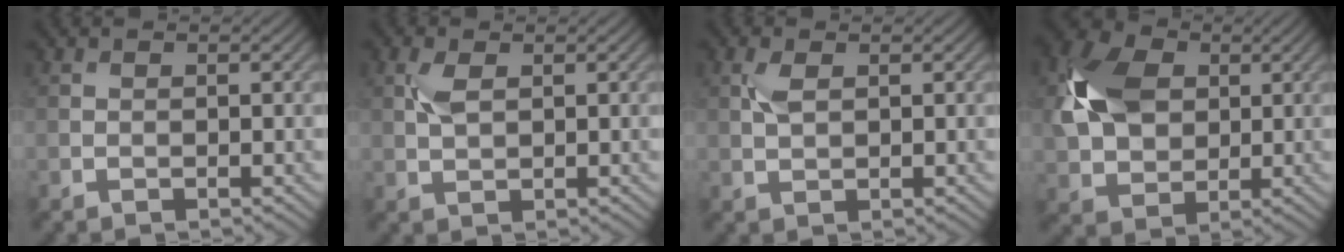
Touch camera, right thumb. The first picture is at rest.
{"total": 2.5, "force": [0.9, 1.3, 2.0], "torque": [-0.052, 0.002, 0.019]}
{"total": 2.1, "force": [0.7, 1.1, 1.7], "torque": [-0.044, 0.002, 0.015]}
{"total": 10.2, "force": [2.1, 7.5, 6.7], "torque": [-0.171, 0.016, 0.033]}